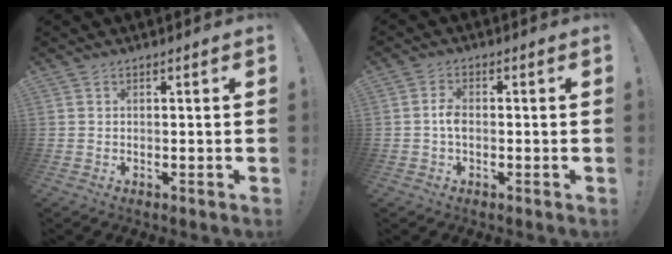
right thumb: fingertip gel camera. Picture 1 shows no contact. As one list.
[{"total": 3.6, "force": [-0.8, 1.9, 2.9], "torque": [-0.051, 0.005, -0.018]}]